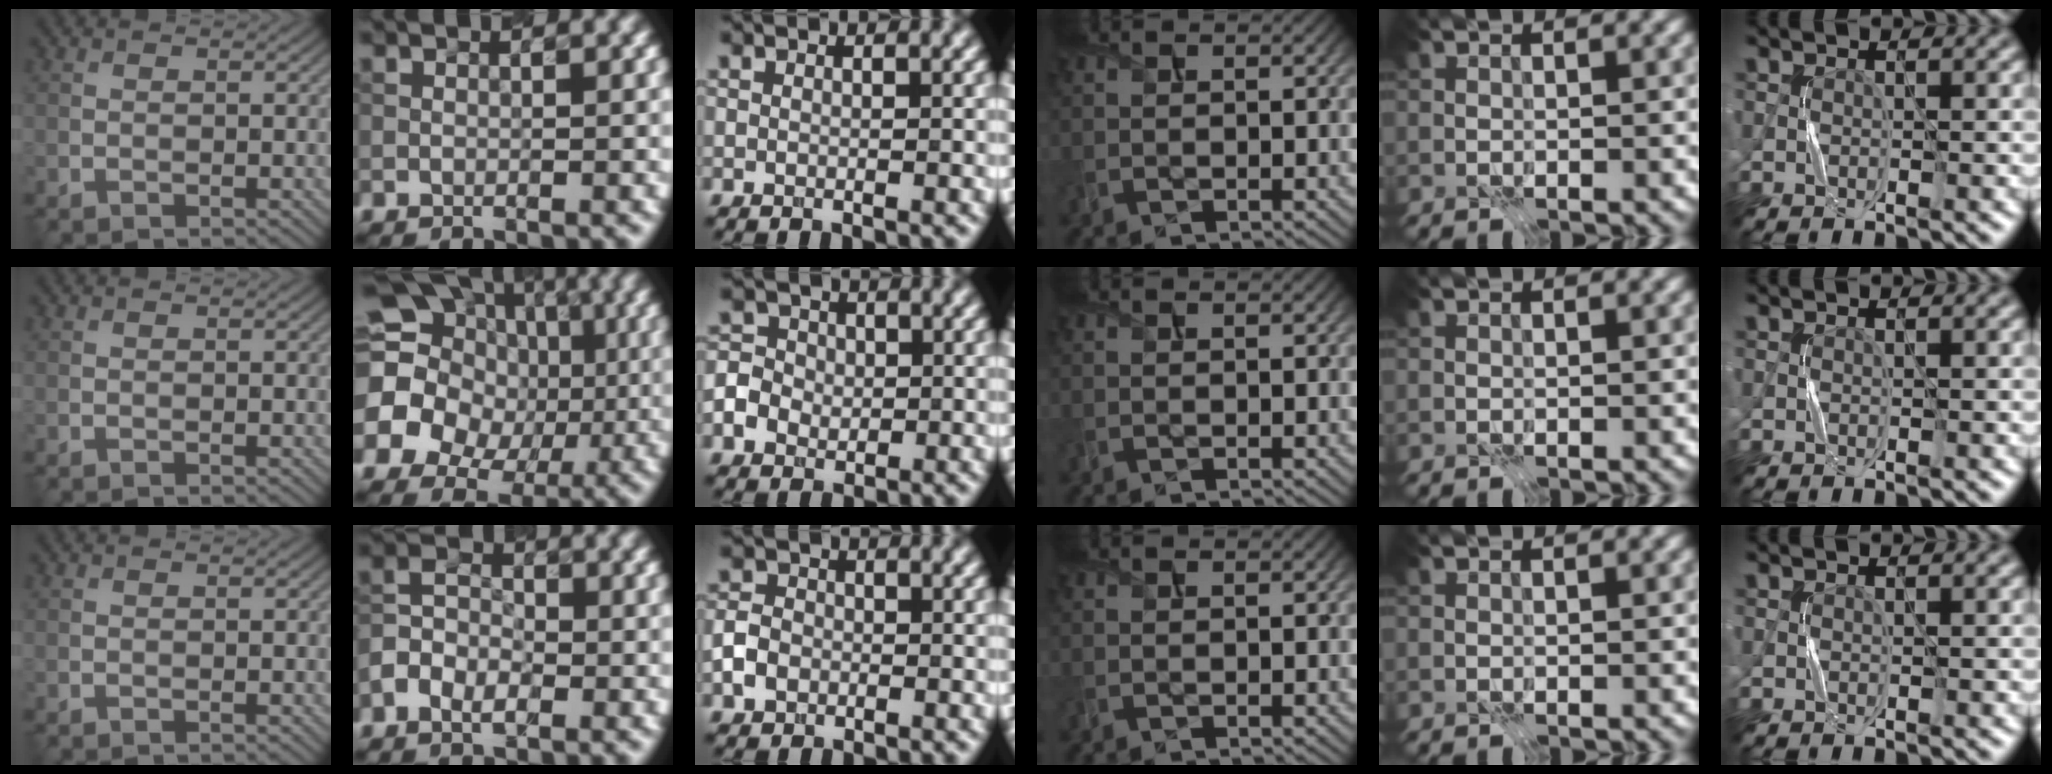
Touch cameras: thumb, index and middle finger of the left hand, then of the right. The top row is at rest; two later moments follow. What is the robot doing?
{"motion": "press", "object": "gel pad"}